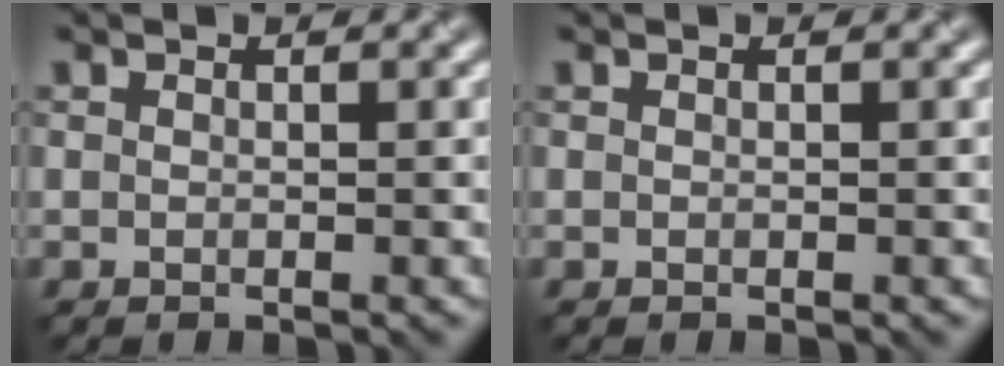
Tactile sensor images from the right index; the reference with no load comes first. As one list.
[{"total": 0.0}]